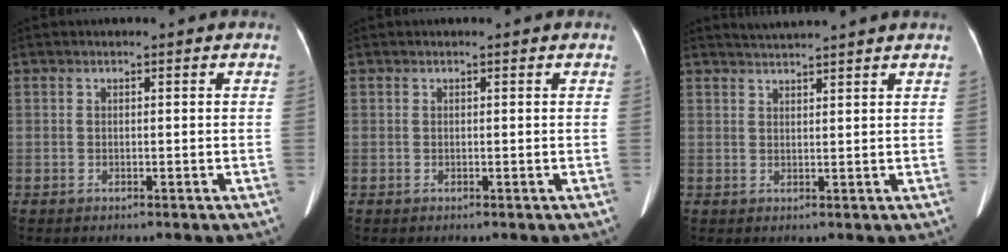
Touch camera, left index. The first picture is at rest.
{"total": 0.0}
{"total": 4.1, "force": [3.8, -1.0, 1.1], "torque": [-0.017, 0.019, 0.059]}